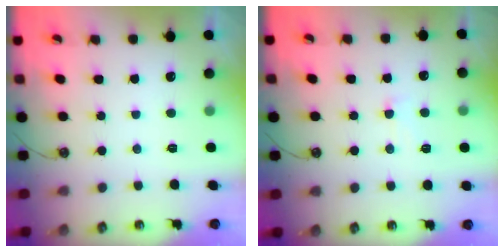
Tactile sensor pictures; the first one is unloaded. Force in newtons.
{"total": 0.8, "press": 0.2, "slide": 0.8}